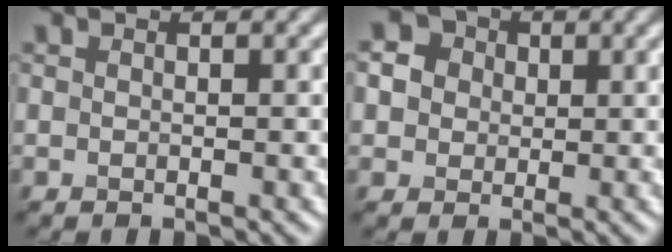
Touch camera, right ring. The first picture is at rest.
{"total": 2.0, "force": [0.5, 1.9, 0.1], "torque": [-0.014, 0.008, 0.020]}